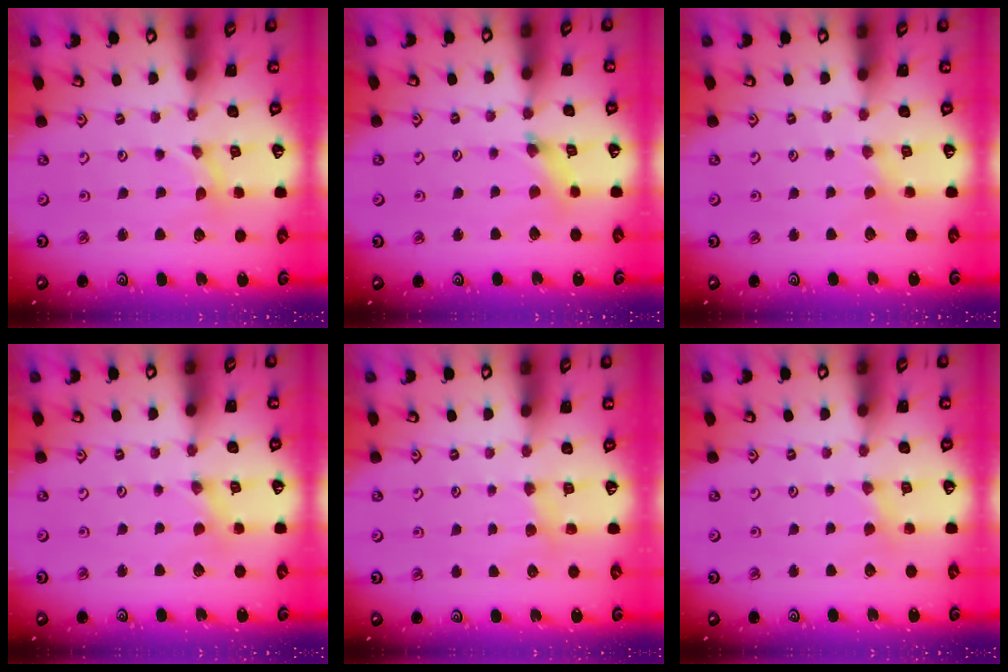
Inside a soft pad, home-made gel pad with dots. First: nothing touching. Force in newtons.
{"total": 3.5, "press": 3.5, "slide": 0.3}
{"total": 1.2, "press": 1.2, "slide": 0.3}
{"total": 1.4, "press": 1.4, "slide": 0.2}
{"total": 3.6, "press": 3.6, "slide": 0.5}
{"total": 2.6, "press": 2.6, "slide": 0.5}